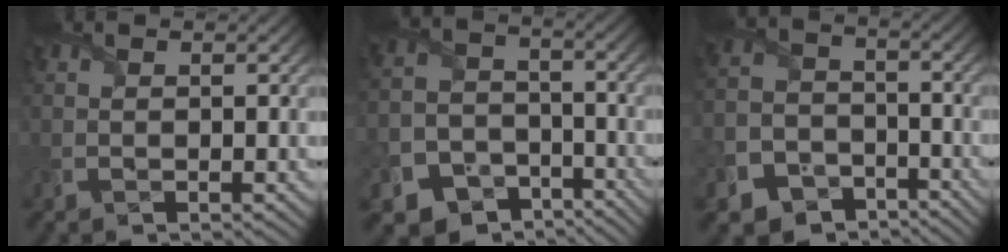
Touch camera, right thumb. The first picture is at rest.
{"total": 11.3, "force": [-7.5, 7.7, 3.5], "torque": [-0.096, -0.037, -0.128]}
{"total": 9.6, "force": [-6.4, 6.5, 2.9], "torque": [-0.083, -0.030, -0.121]}